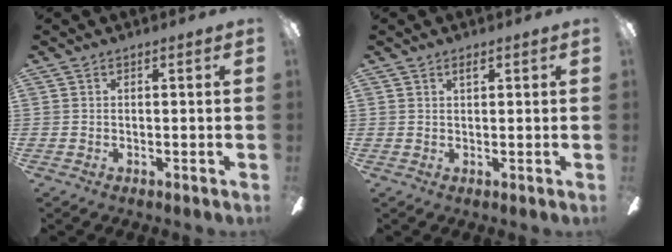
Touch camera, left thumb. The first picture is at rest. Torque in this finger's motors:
{"motor_torque": [-0.15, -0.10, 0.61, -0.09, 0.00]}